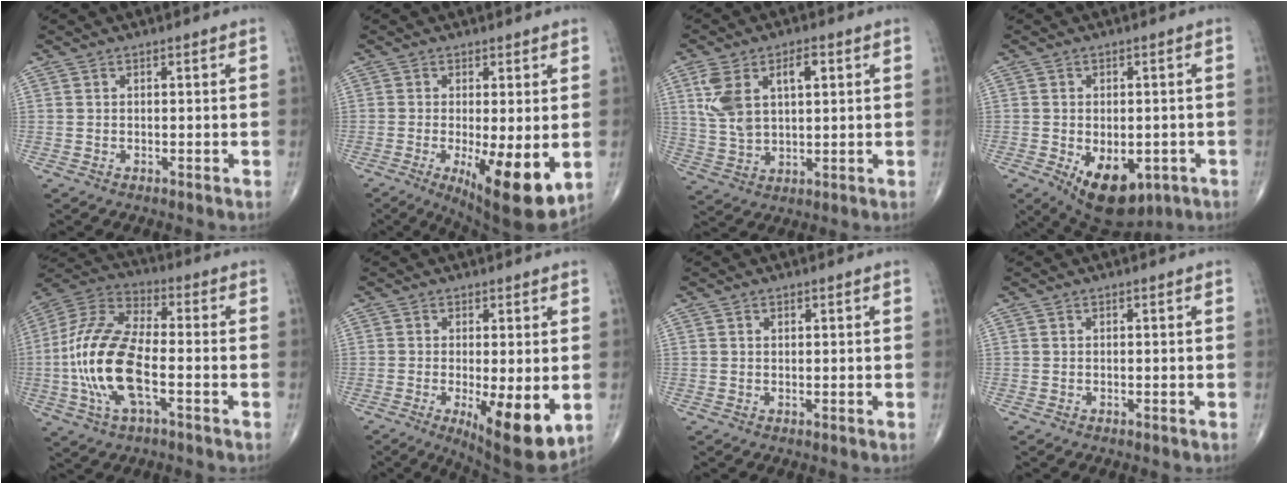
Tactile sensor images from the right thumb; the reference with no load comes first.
{"total": 12.5, "force": [-3.0, 3.6, 11.6], "torque": [-0.175, -0.029, -0.037]}
{"total": 11.0, "force": [3.5, 6.0, 8.5], "torque": [-0.164, 0.006, 0.072]}
{"total": 12.4, "force": [-4.9, 7.1, 8.9], "torque": [-0.120, -0.002, -0.056]}
{"total": 17.7, "force": [-3.7, 7.3, 15.7], "torque": [-0.338, 0.024, -0.073]}
{"total": 10.9, "force": [-2.4, 3.3, 10.1], "torque": [-0.148, -0.027, -0.030]}
{"total": 0.5, "force": [0.3, 0.4, 0.2], "torque": [-0.002, -0.002, 0.004]}
{"total": 0.0}